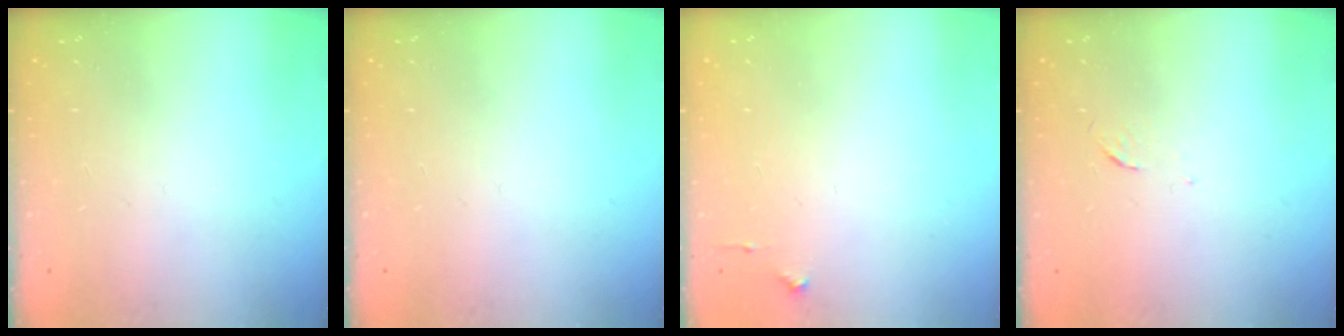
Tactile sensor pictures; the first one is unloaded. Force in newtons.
{"total": 0.0}
{"total": 2.7, "press": 2.6, "slide": 0.4}
{"total": 3.3, "press": 3.3, "slide": 0.5}